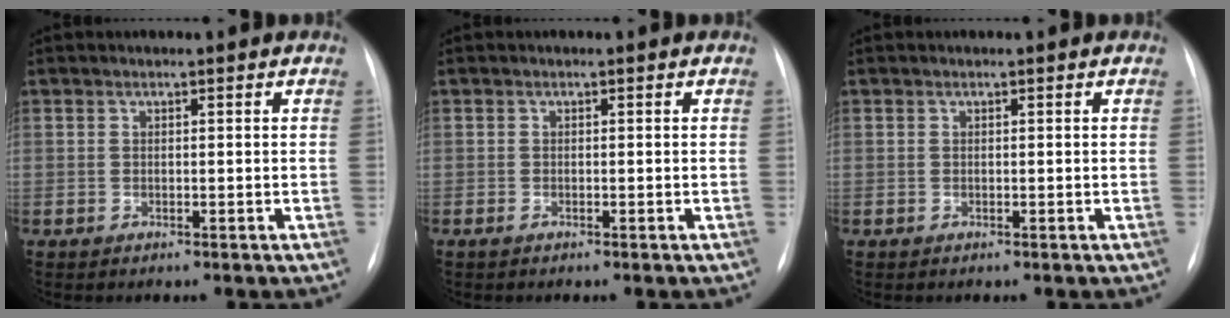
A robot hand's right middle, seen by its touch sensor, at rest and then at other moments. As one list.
[{"total": 0.5, "force": [-0.3, 0.1, 0.4], "torque": [-0.009, -0.002, -0.007]}, {"total": 0.0}]